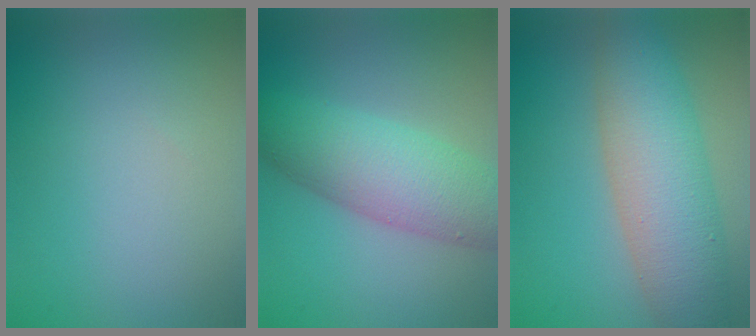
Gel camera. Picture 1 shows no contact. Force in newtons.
{"total": 7.4, "press": 7.4, "slide": 0.2}
{"total": 8.4, "press": 8.4, "slide": 0.3}